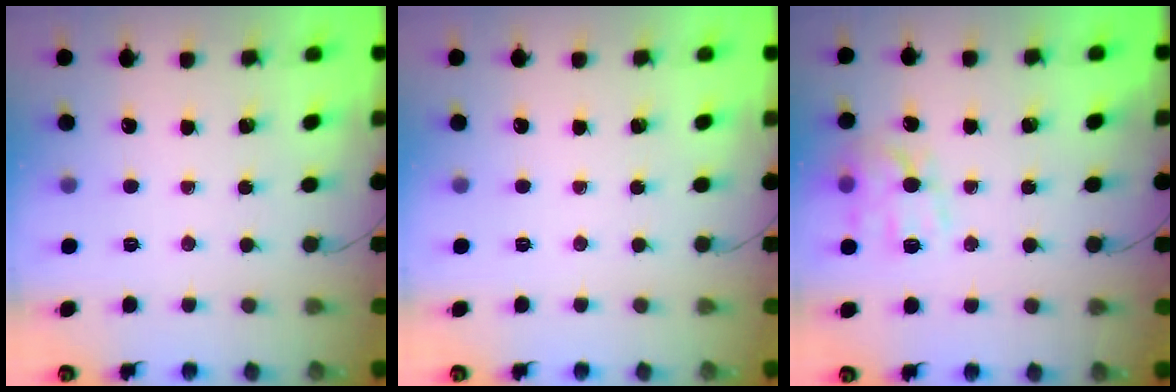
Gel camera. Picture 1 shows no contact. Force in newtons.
{"total": 0.0}
{"total": 12.3, "press": 12.3, "slide": 0.2}